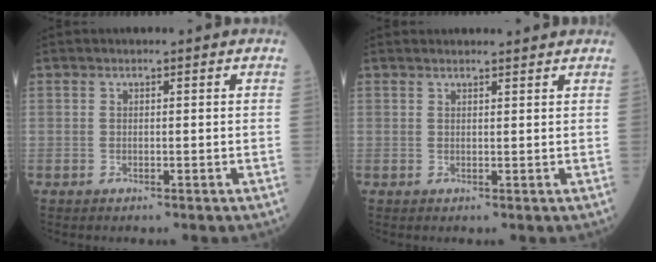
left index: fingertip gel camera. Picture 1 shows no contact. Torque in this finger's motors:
{"motor_torque": [0.58, -0.79, -0.08, 0.01]}